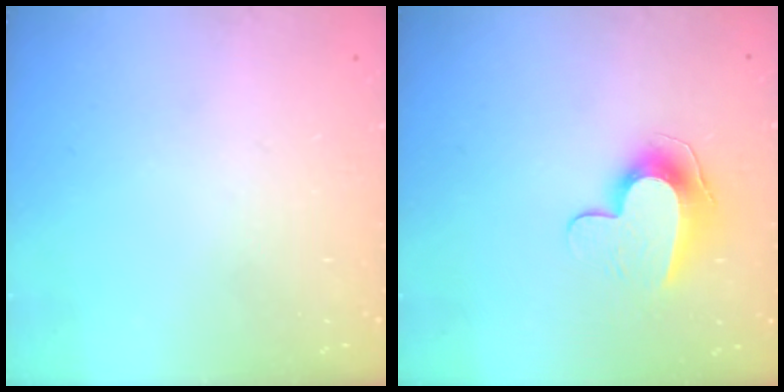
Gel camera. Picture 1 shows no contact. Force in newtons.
{"total": 11.8, "press": 11.8, "slide": 0.6}